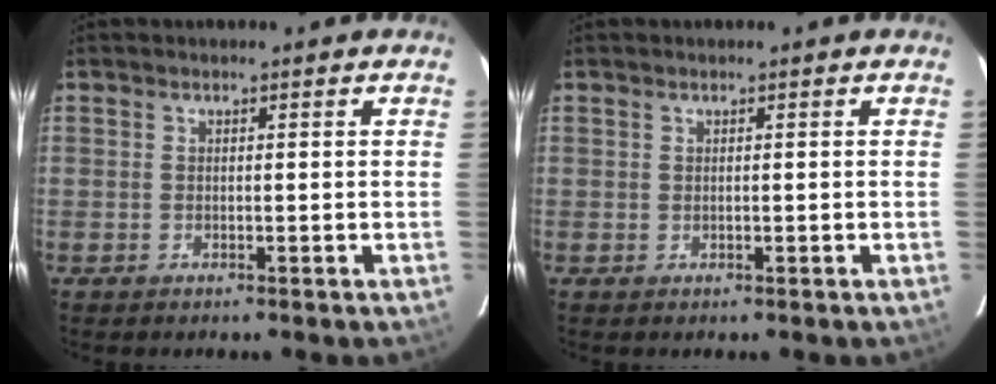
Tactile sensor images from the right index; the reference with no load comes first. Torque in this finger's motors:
{"motor_torque": [0.00, 0.00, 0.01, 0.00]}